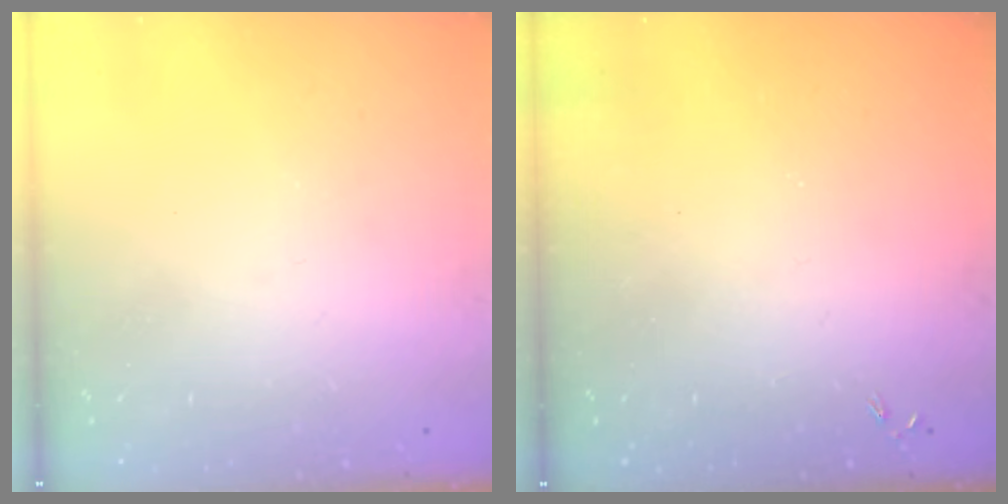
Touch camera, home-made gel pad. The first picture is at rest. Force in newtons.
{"total": 0.0}